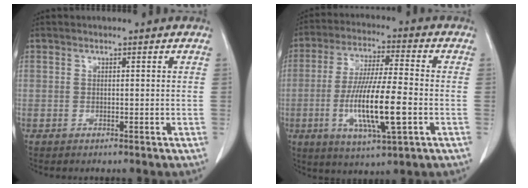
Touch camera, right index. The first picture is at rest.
{"total": 13.8, "force": [-3.3, 1.7, 13.3], "torque": [-0.257, -0.014, -0.060]}